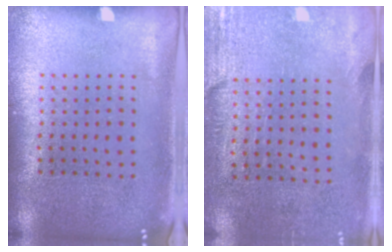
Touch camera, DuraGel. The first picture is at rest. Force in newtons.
{"total": 2.8, "press": 2.4, "slide": 1.5}